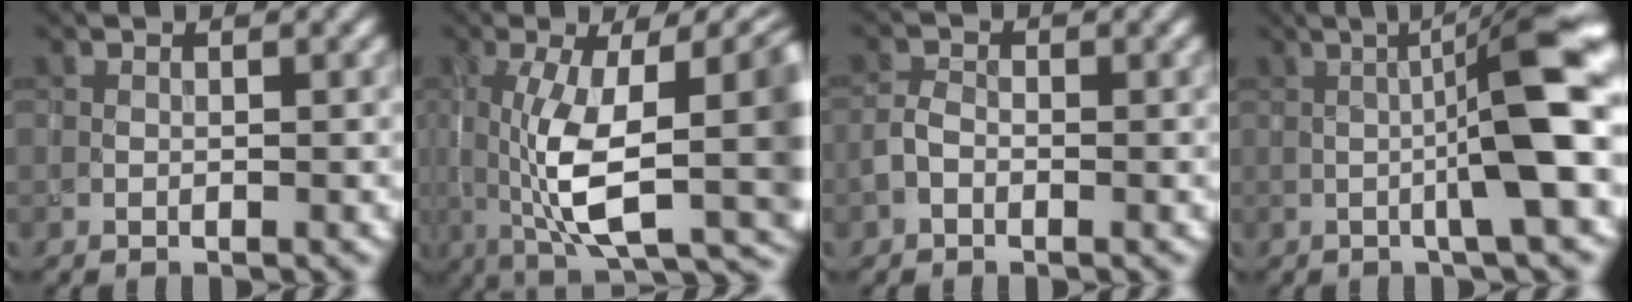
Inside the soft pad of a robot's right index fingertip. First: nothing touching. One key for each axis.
{"total": 15.5, "fx": -0.2, "fy": 6.4, "fz": 14.1, "tx": -0.218, "ty": -0.013, "tz": 0.019}
{"total": 1.5, "fx": -0.8, "fy": 1.0, "fz": 0.9, "tx": -0.017, "ty": 0.004, "tz": -0.020}
{"total": 8.6, "fx": -0.3, "fy": 0.9, "fz": 8.5, "tx": -0.126, "ty": 0.021, "tz": -0.009}